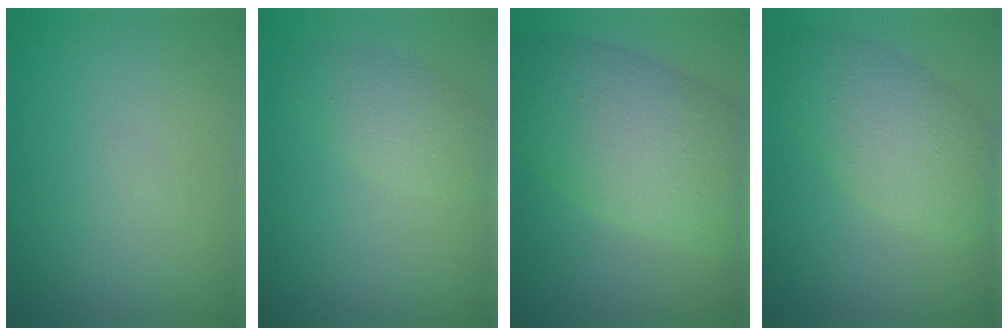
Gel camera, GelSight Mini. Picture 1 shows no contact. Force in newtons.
{"total": 2.7, "press": 2.7, "slide": 0.1}
{"total": 9.9, "press": 9.9, "slide": 0.4}
{"total": 5.5, "press": 5.5, "slide": 0.3}